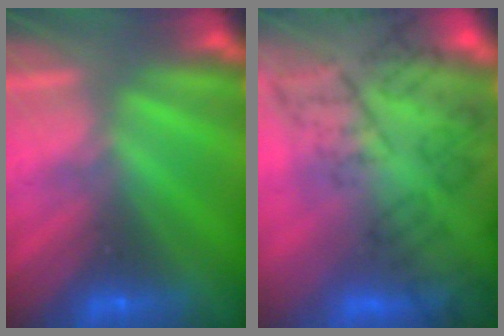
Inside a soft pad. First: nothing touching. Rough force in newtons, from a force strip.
{"total": 8.9}